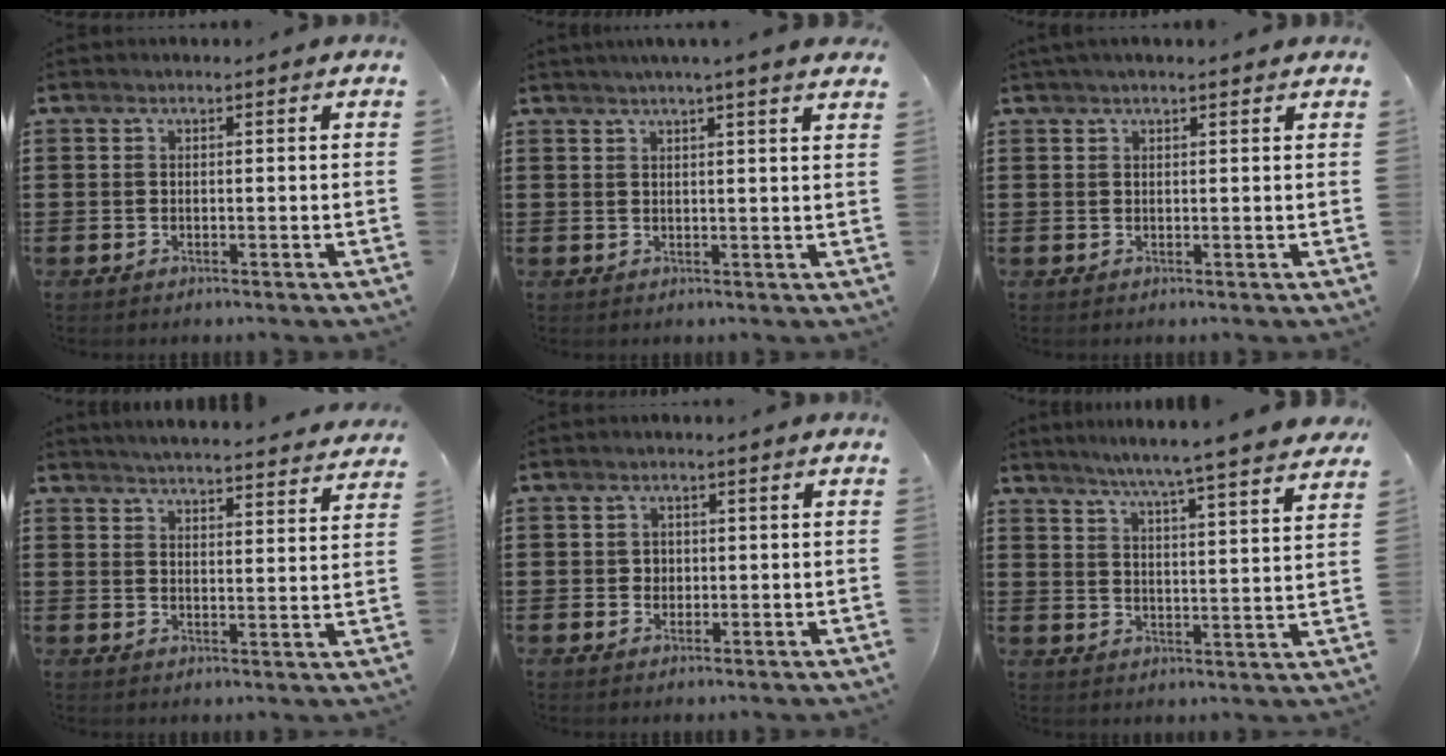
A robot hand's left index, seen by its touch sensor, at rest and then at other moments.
{"total": 2.6, "force": [2.3, -0.6, 1.2], "torque": [-0.026, 0.000, 0.042]}
{"total": 1.4, "force": [1.1, 0.1, 0.8], "torque": [-0.017, 0.003, 0.021]}
{"total": 4.3, "force": [4.3, -0.6, 0.3], "torque": [-0.023, -0.028, 0.075]}
{"total": 1.6, "force": [0.2, 1.5, 0.4], "torque": [-0.013, 0.009, 0.002]}
{"total": 5.8, "force": [5.2, -1.3, 2.2], "torque": [-0.062, -0.039, 0.087]}